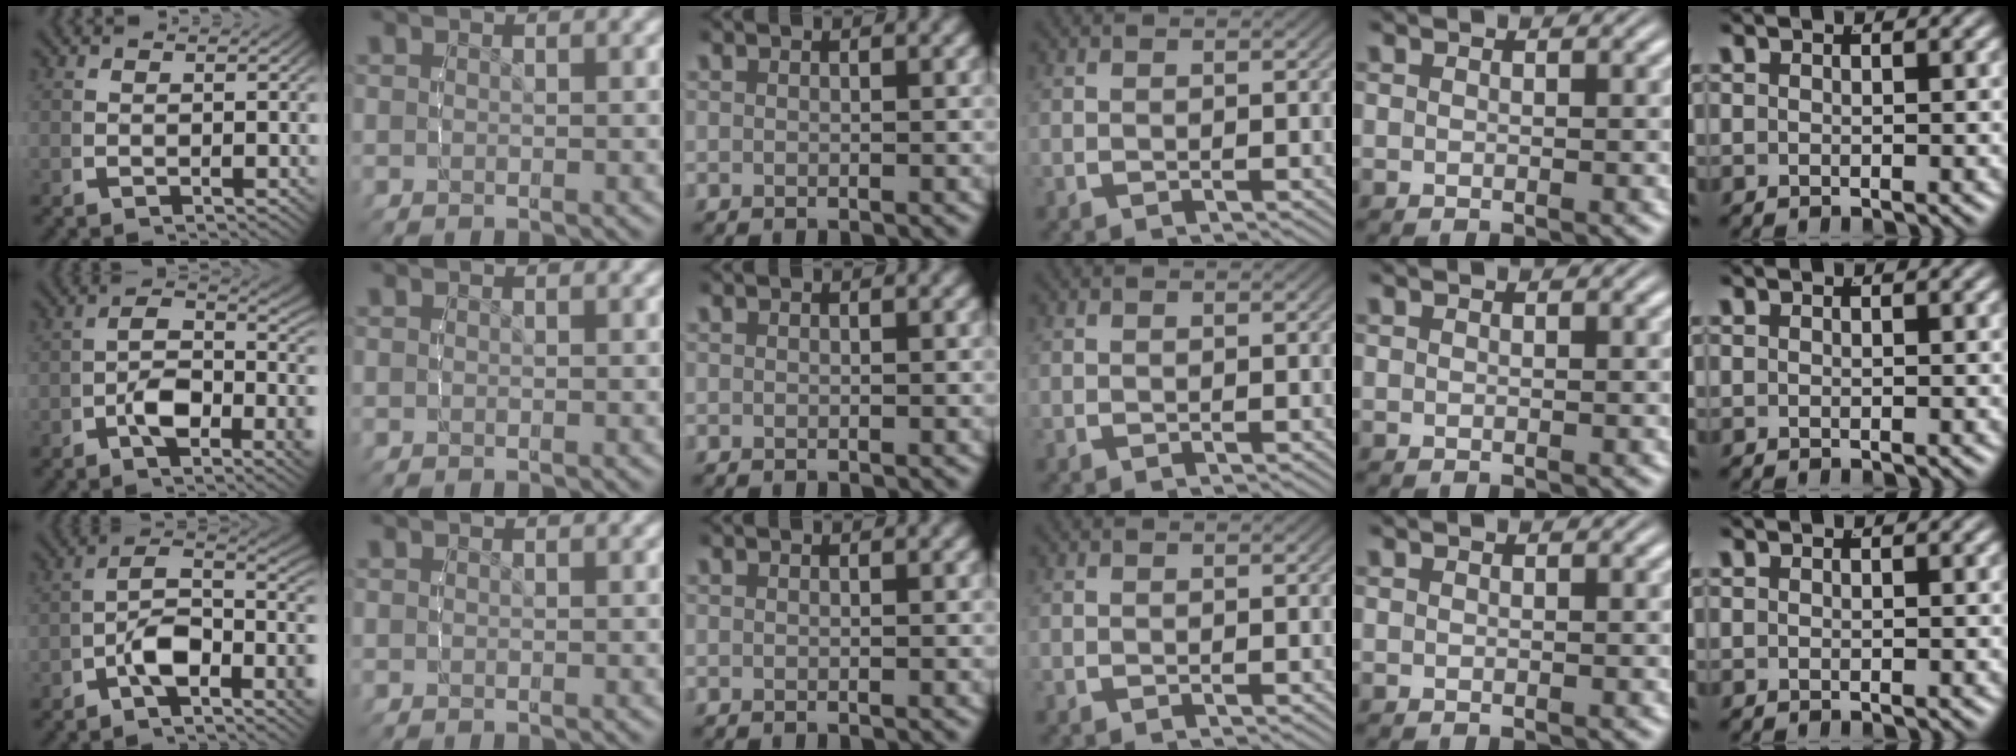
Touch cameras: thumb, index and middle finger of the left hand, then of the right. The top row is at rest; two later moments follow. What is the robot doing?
{"motion": "lift_and_place", "object": "stress ball aka squeeze ball"}